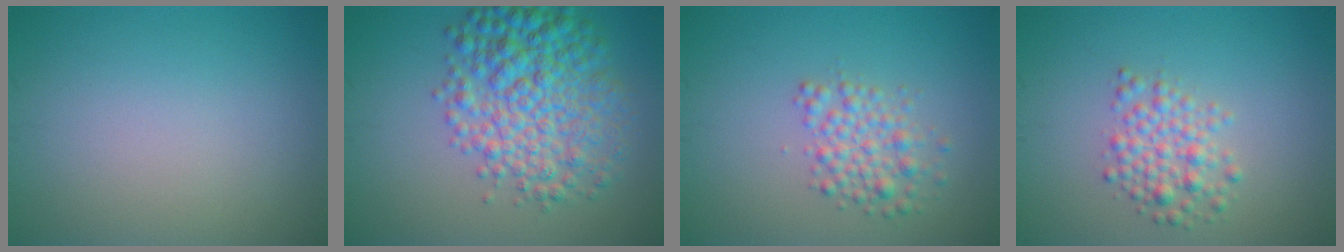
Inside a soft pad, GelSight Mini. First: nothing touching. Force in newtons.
{"total": 7.4, "press": 7.4, "slide": 0.1}
{"total": 2.9, "press": 2.9, "slide": 0.1}
{"total": 3.0, "press": 3.0, "slide": 0.2}